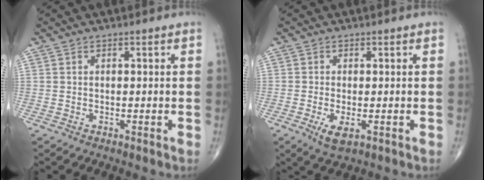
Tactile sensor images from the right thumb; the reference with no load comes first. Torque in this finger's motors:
{"motor_torque": [-0.16, 0.18, 0.23, 0.22, 0.10]}